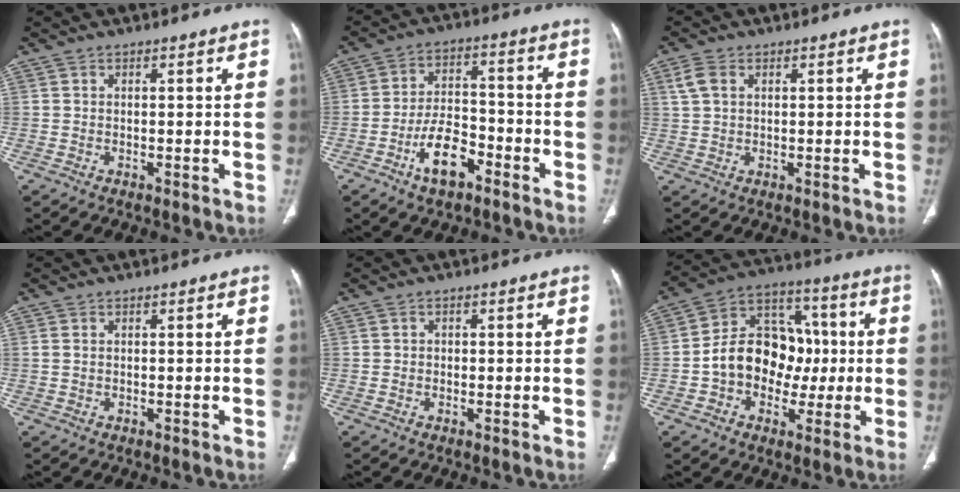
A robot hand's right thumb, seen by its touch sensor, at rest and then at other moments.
{"total": 9.6, "force": [-5.3, 4.8, 6.4], "torque": [-0.101, 0.038, -0.093]}
{"total": 3.5, "force": [1.2, 2.3, 2.3], "torque": [-0.057, 0.010, 0.028]}
{"total": 0.5, "force": [0.0, 0.4, 0.3], "torque": [-0.012, 0.002, 0.003]}
{"total": 0.7, "force": [-0.1, 0.7, 0.2], "torque": [0.003, 0.004, -0.003]}
{"total": 15.6, "force": [-1.3, 12.2, 9.6], "torque": [-0.111, 0.047, -0.025]}